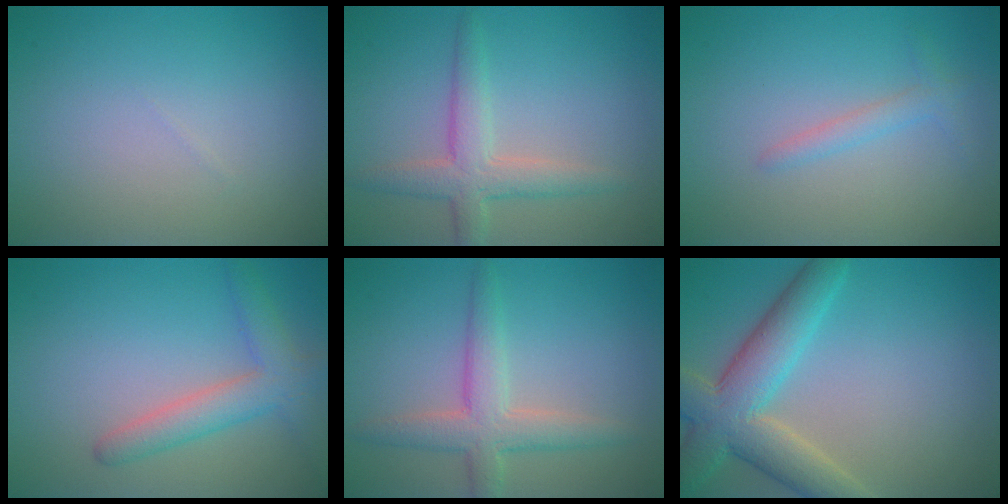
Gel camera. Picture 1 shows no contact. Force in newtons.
{"total": 3.6, "press": 3.6, "slide": 0.2}
{"total": 1.4, "press": 1.4, "slide": 0.1}
{"total": 3.8, "press": 3.8, "slide": 0.2}
{"total": 4.0, "press": 4.0, "slide": 0.2}
{"total": 7.1, "press": 7.1, "slide": 0.6}